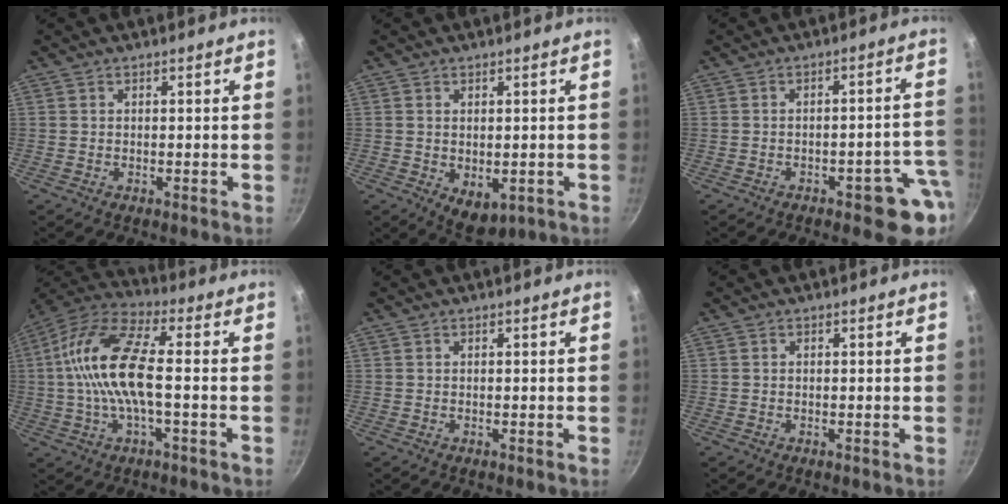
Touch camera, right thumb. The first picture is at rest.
{"total": 5.7, "force": [-0.8, 3.7, 4.3], "torque": [-0.050, -0.013, -0.001]}
{"total": 8.6, "force": [-3.6, 3.5, 6.9], "torque": [-0.038, 0.038, -0.038]}
{"total": 15.8, "force": [-0.2, 5.7, 14.7], "torque": [-0.287, 0.035, -0.021]}
{"total": 0.0}
{"total": 0.0}